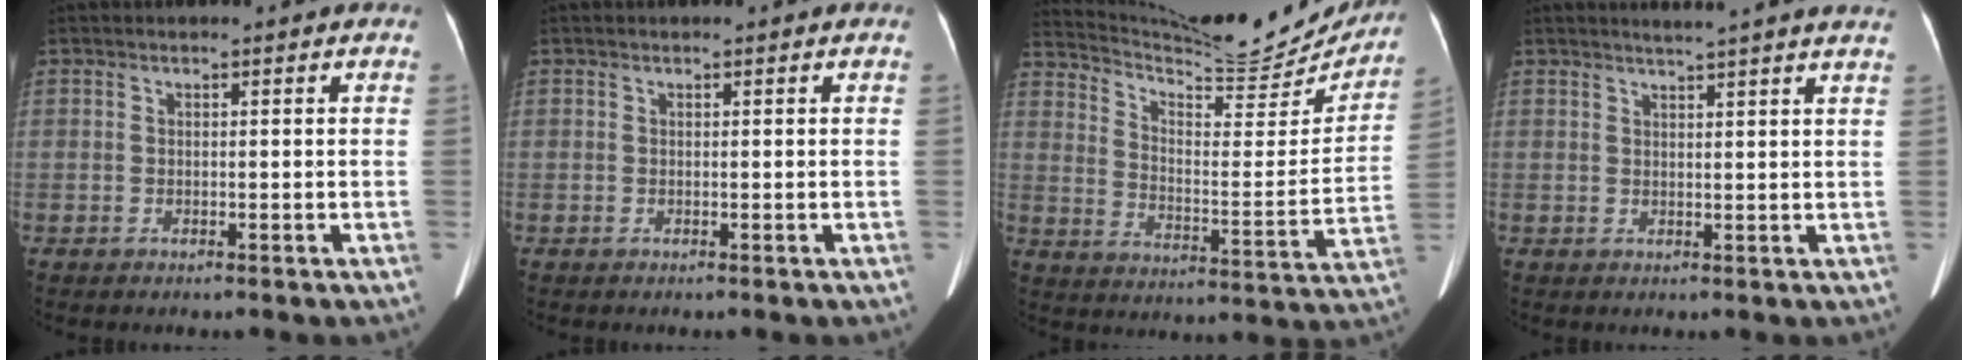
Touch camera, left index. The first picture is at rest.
{"total": 0.0}
{"total": 22.6, "force": [21.2, 3.0, 7.2], "torque": [-0.122, -0.046, 0.293]}
{"total": 7.4, "force": [6.6, -0.9, 3.1], "torque": [-0.040, 0.009, 0.066]}